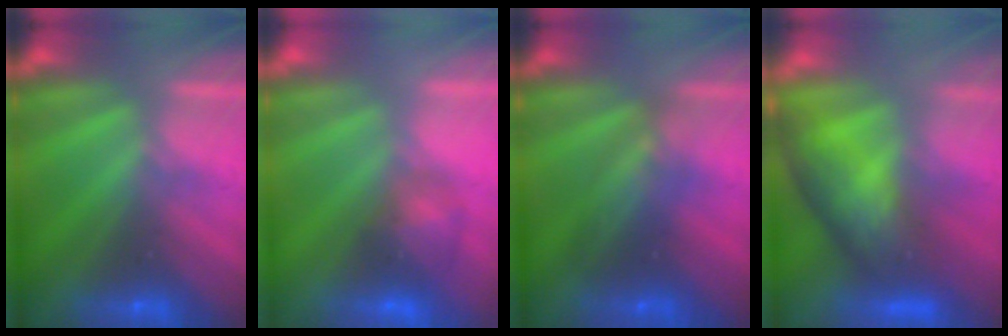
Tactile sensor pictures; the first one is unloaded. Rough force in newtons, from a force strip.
{"total": 2.7}
{"total": 2.9}
{"total": 7.7}